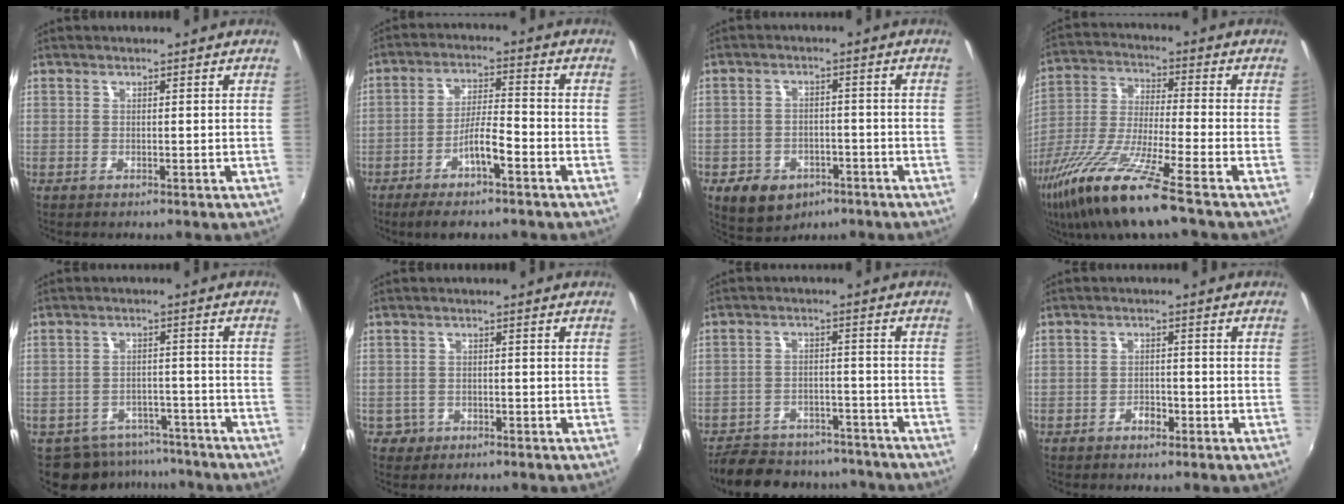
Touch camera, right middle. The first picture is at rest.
{"total": 7.6, "force": [-4.4, 1.0, 6.1], "torque": [-0.126, -0.001, -0.079]}
{"total": 9.7, "force": [-5.3, 7.0, 4.2], "torque": [-0.109, 0.001, -0.064]}
{"total": 16.8, "force": [-11.3, 0.9, 12.5], "torque": [-0.258, -0.041, -0.215]}
{"total": 9.1, "force": [-7.6, 4.7, 1.5], "torque": [-0.035, 0.009, -0.098]}
{"total": 2.5, "force": [-1.3, 2.1, 0.5], "torque": [-0.017, -0.001, -0.020]}
{"total": 18.8, "force": [-16.0, 7.2, 6.7], "torque": [-0.153, 0.014, -0.211]}
{"total": 2.2, "force": [-1.5, 1.4, 0.9], "torque": [-0.019, 0.003, -0.023]}